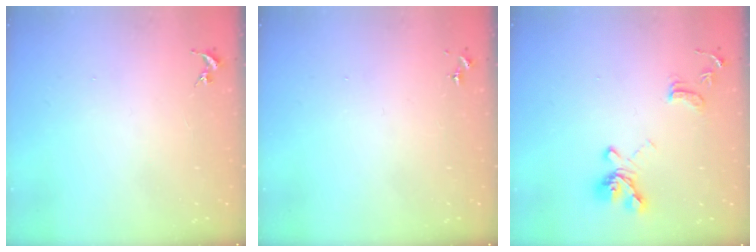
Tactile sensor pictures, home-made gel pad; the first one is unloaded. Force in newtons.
{"total": 0.0}
{"total": 14.9, "press": 14.8, "slide": 1.5}